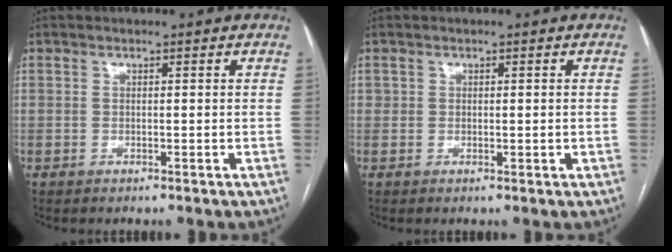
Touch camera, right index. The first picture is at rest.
{"total": 0.8, "force": [0.2, 0.7, 0.4], "torque": [-0.004, 0.005, 0.007]}